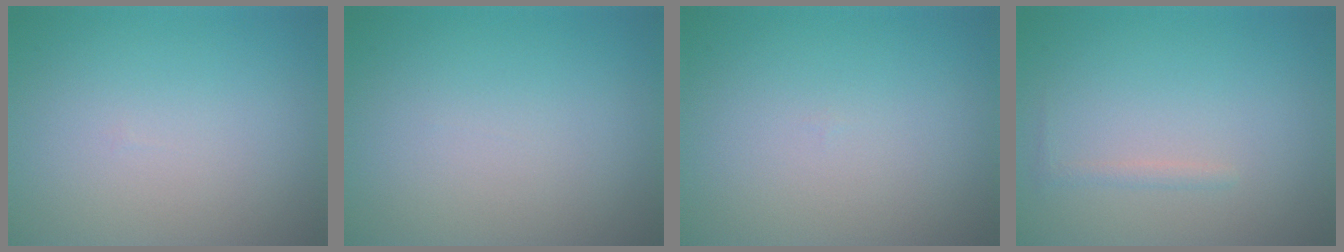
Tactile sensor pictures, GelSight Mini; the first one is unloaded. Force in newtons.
{"total": 0.0}
{"total": 0.0}
{"total": 0.7, "press": 0.7, "slide": 0.0}